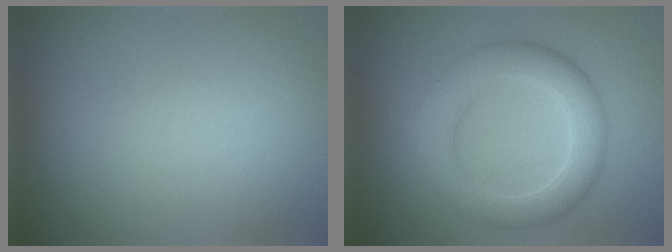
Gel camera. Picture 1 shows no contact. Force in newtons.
{"total": 5.7, "press": 5.7, "slide": 0.4}